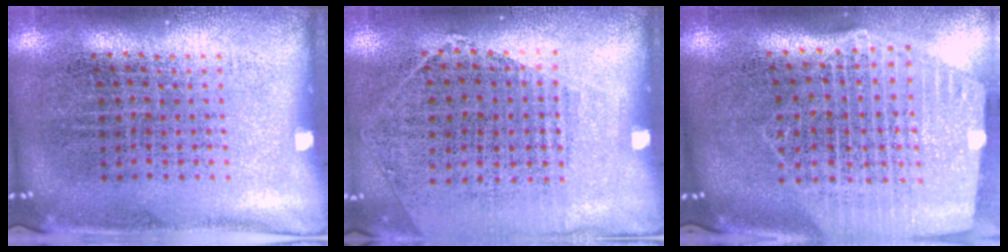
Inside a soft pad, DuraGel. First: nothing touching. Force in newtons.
{"total": 1.1, "press": 0.9, "slide": 0.6}
{"total": 2.6, "press": 2.2, "slide": 1.4}